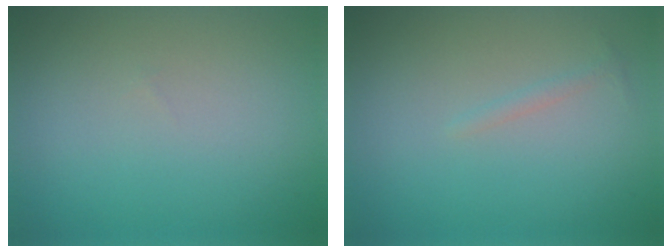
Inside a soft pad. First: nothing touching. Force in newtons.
{"total": 0.7, "press": 0.7, "slide": 0.1}